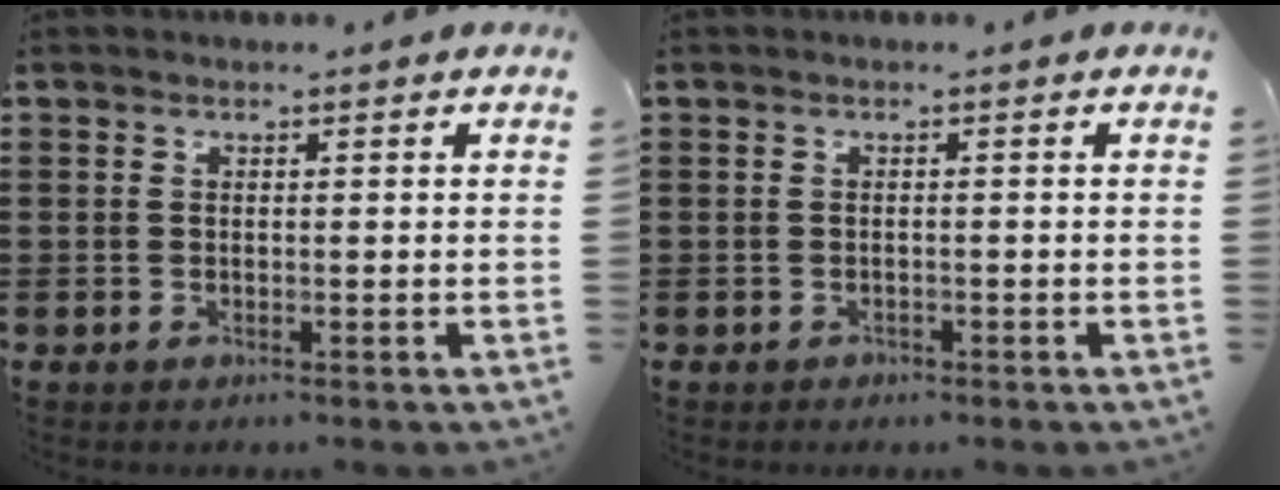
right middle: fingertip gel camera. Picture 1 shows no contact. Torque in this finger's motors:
{"motor_torque": [0.08, -0.10, -0.01, 0.00]}